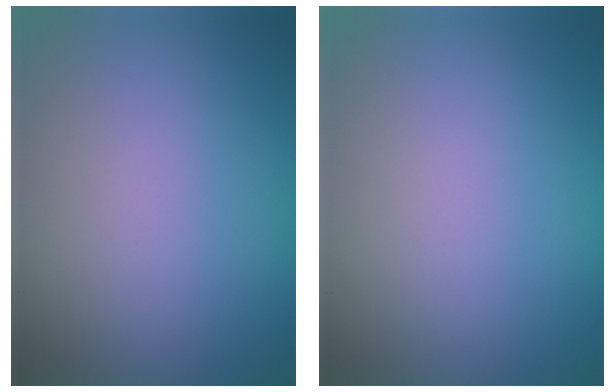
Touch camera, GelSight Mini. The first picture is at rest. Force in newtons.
{"total": 0.0}